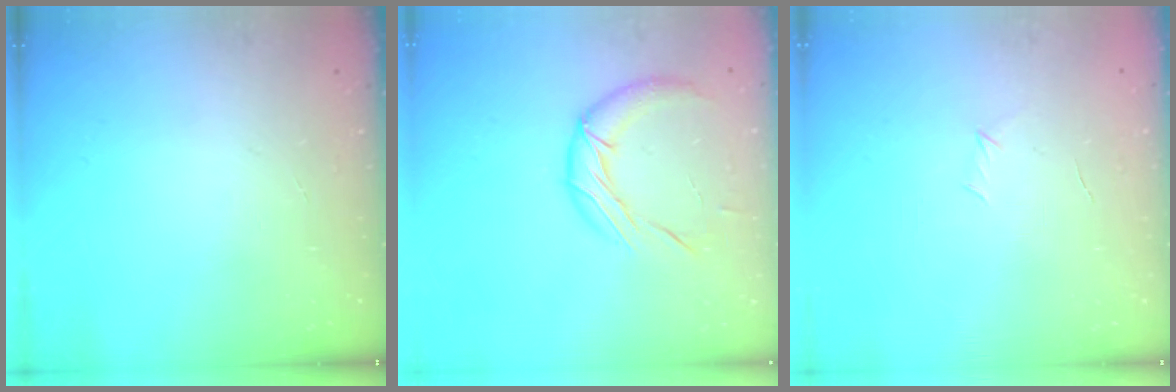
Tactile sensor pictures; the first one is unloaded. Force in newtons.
{"total": 12.0, "press": 11.9, "slide": 0.7}
{"total": 3.0, "press": 2.9, "slide": 0.8}